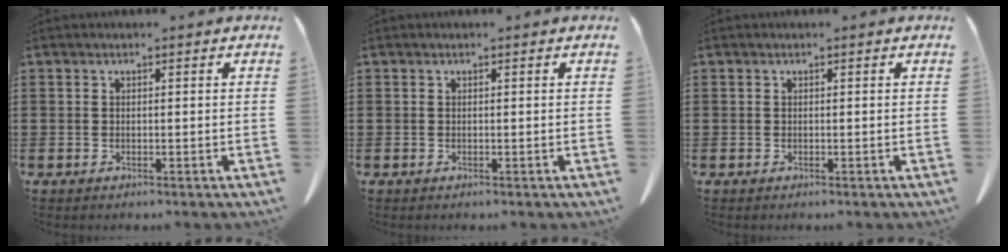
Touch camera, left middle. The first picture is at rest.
{"total": 0.0}
{"total": 0.0}